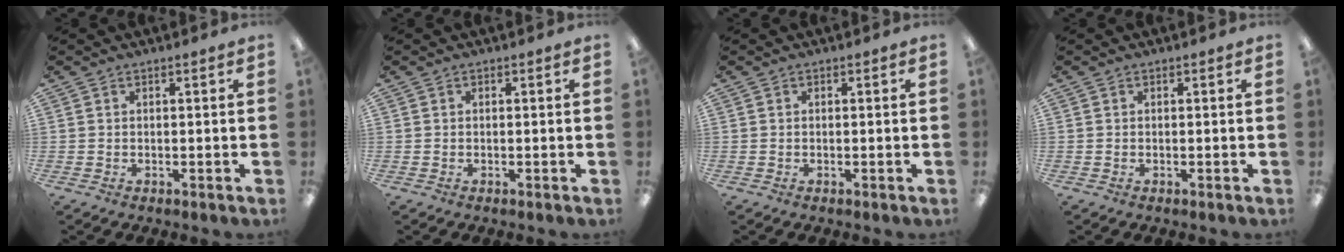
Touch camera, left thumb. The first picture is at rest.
{"total": 0.0}
{"total": 0.0}
{"total": 0.0}